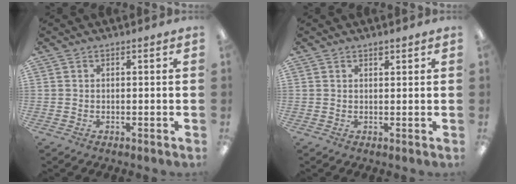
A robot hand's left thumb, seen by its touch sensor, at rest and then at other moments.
{"total": 1.3, "force": [1.1, 0.5, 0.5], "torque": [-0.003, -0.004, 0.018]}